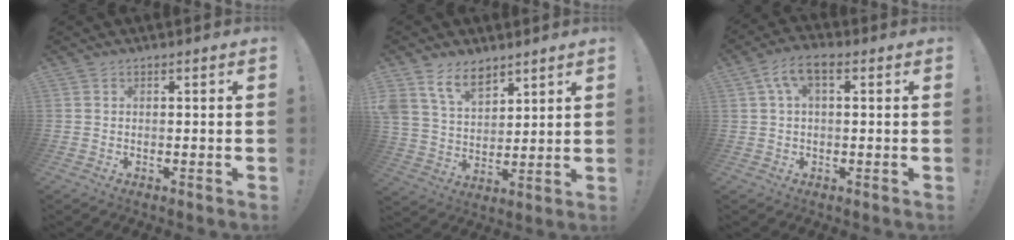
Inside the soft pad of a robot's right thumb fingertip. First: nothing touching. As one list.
[{"total": 11.2, "force": [7.9, 6.3, 4.8], "torque": [-0.099, -0.038, 0.155]}, {"total": 6.7, "force": [2.0, 3.2, 5.5], "torque": [-0.096, 0.006, 0.040]}]